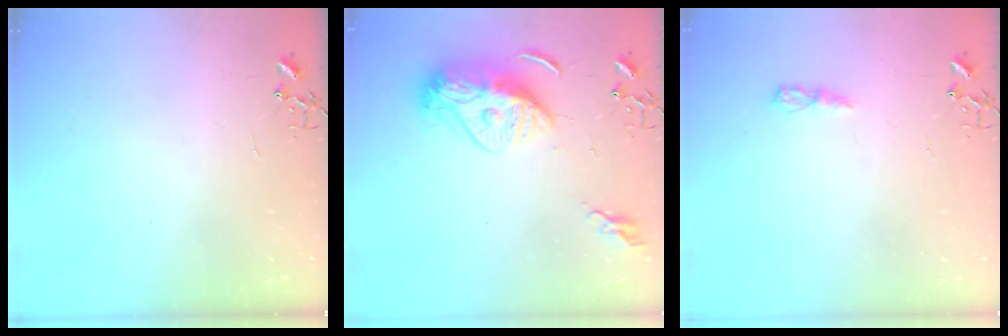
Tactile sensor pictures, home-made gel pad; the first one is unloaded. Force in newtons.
{"total": 15.5, "press": 15.4, "slide": 1.3}
{"total": 6.8, "press": 6.8, "slide": 0.5}